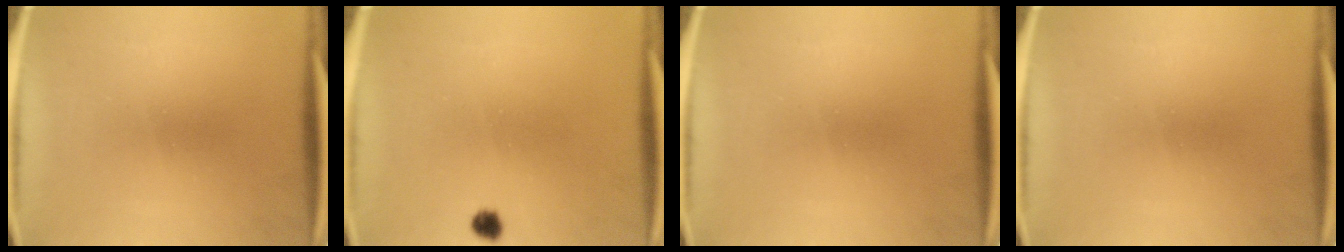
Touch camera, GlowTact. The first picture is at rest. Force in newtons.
{"total": 1.8}
{"total": 0.0}
{"total": 0.0}